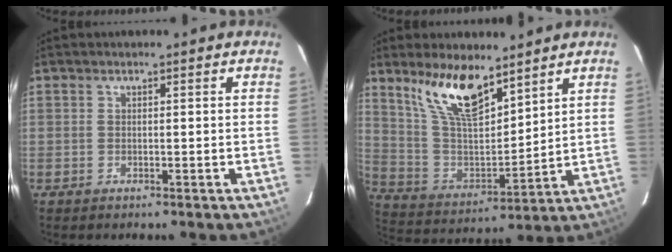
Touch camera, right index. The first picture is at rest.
{"total": 14.5, "force": [10.1, 5.0, 9.2], "torque": [-0.173, 0.000, 0.205]}